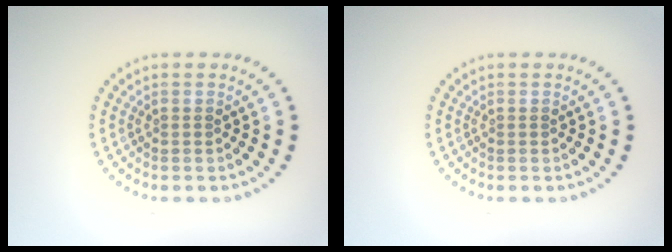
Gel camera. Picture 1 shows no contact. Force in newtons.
{"total": 0.0}